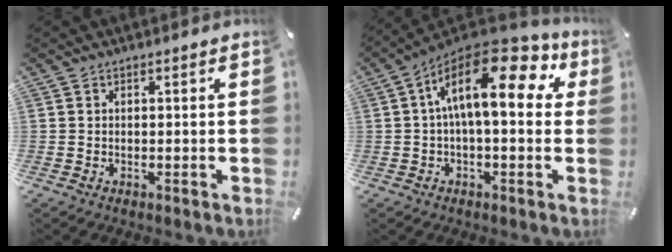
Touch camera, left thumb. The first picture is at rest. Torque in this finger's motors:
{"motor_torque": [0.54, 1.51, 1.71, -1.06, 0.48]}